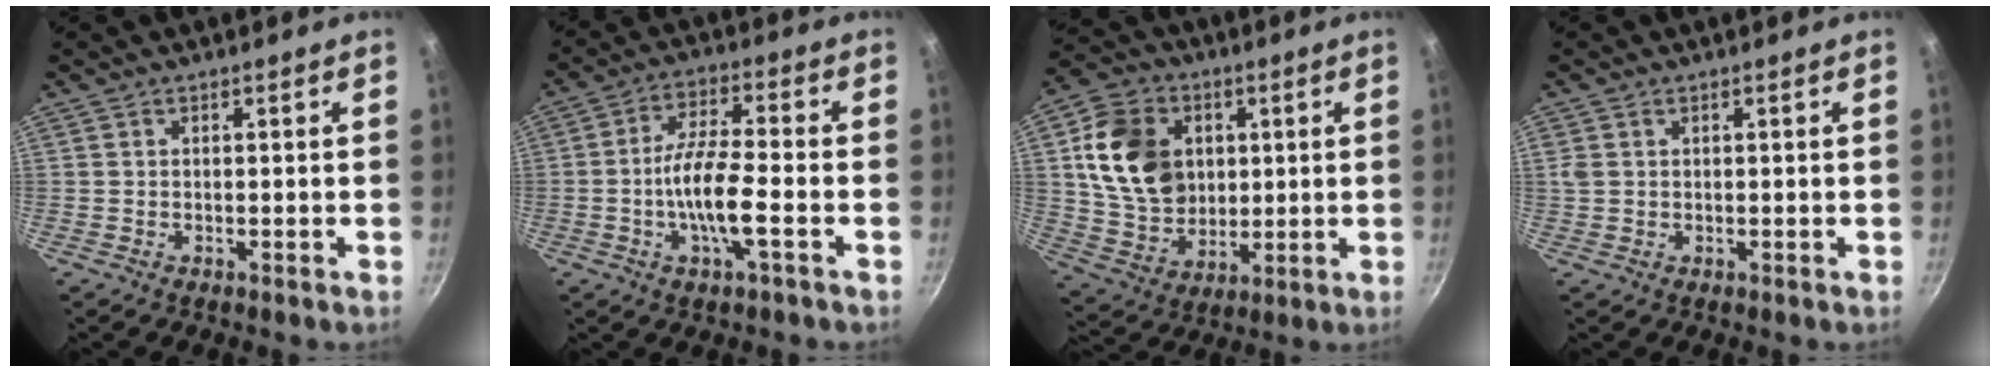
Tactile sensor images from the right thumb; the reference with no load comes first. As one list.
[{"total": 9.9, "force": [-2.7, 2.4, 9.2], "torque": [-0.175, 0.023, -0.057]}, {"total": 17.1, "force": [3.4, 13.4, 10.0], "torque": [-0.152, -0.004, 0.068]}, {"total": 1.8, "force": [0.6, 1.4, 0.9], "torque": [-0.017, 0.004, 0.015]}]